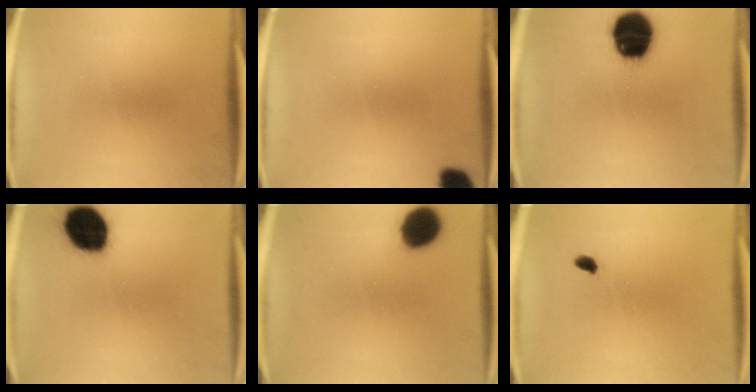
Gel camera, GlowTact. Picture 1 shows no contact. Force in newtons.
{"total": 5.0}
{"total": 16.7}
{"total": 15.8}
{"total": 10.5}
{"total": 1.4}